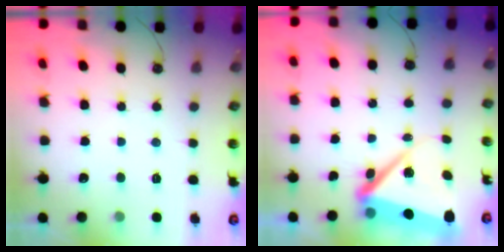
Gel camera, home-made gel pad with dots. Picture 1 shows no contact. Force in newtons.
{"total": 9.7, "press": 9.6, "slide": 1.6}